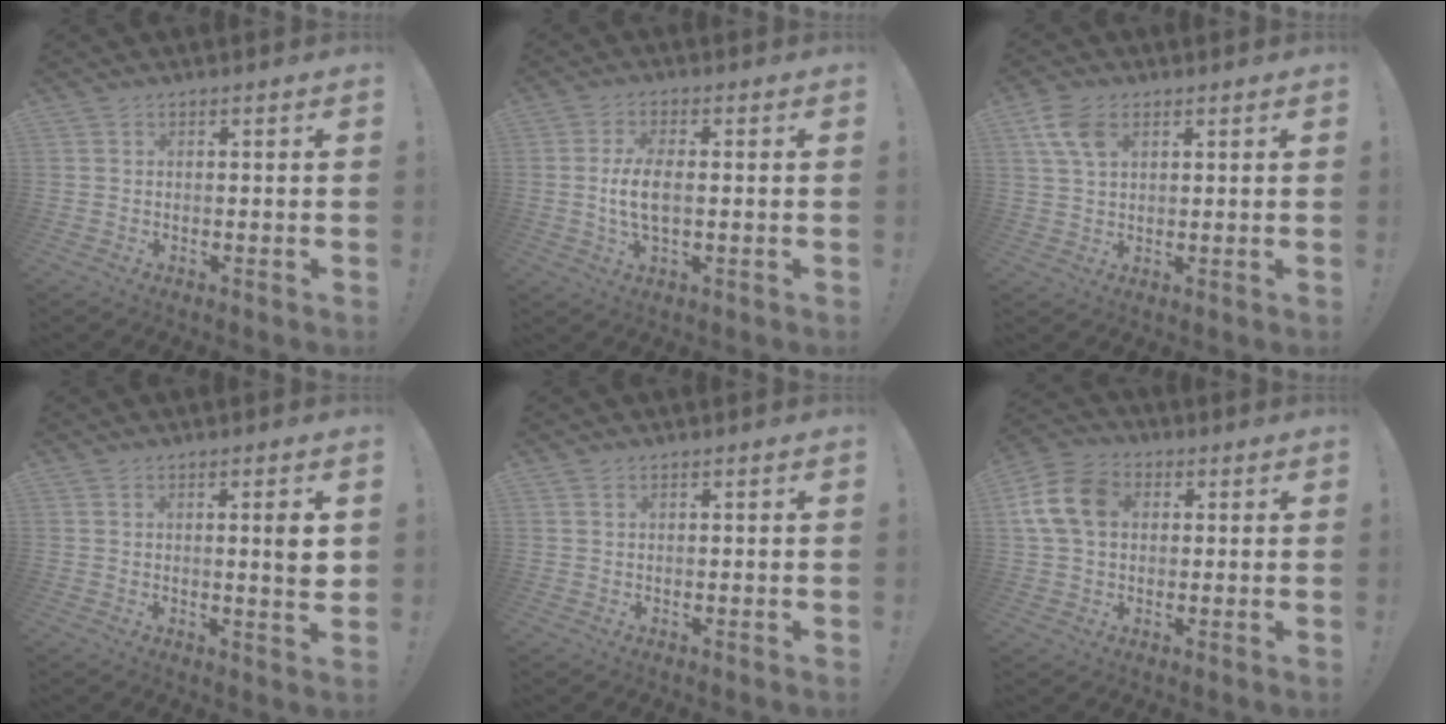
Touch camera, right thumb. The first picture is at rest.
{"total": 7.1, "force": [-0.2, 3.0, 6.5], "torque": [-0.131, -0.008, -0.007]}
{"total": 8.2, "force": [3.5, 5.0, 5.4], "torque": [-0.110, 0.000, 0.071]}
{"total": 4.5, "force": [1.0, 0.1, 4.4], "torque": [-0.061, -0.009, 0.008]}
{"total": 0.8, "force": [0.6, 0.3, 0.5], "torque": [-0.004, -0.002, 0.010]}
{"total": 13.3, "force": [2.8, 10.0, 8.3], "torque": [-0.153, 0.008, 0.056]}